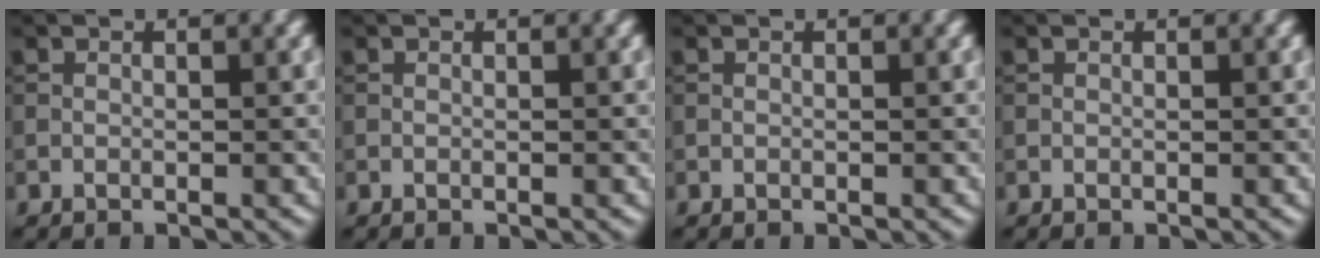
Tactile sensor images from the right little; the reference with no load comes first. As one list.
[{"total": 0.0}, {"total": 0.0}, {"total": 0.0}]